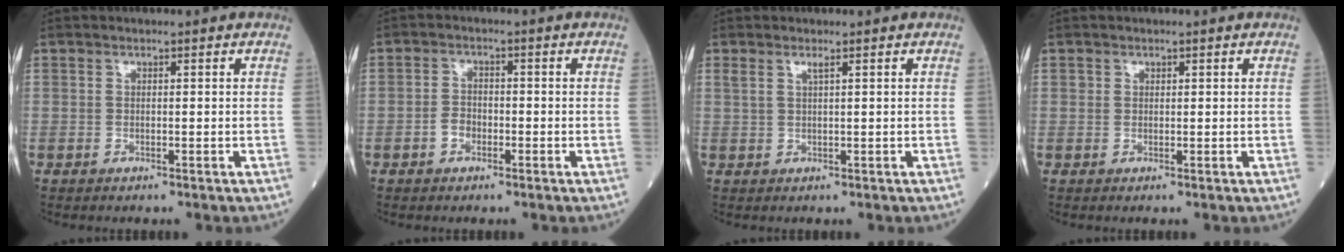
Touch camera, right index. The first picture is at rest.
{"total": 2.5, "force": [-1.0, 1.7, 1.4], "torque": [-0.020, 0.007, -0.022]}
{"total": 1.4, "force": [0.9, -0.1, 1.0], "torque": [-0.028, 0.005, 0.021]}
{"total": 0.7, "force": [0.4, 0.6, 0.1], "torque": [0.008, 0.001, 0.002]}